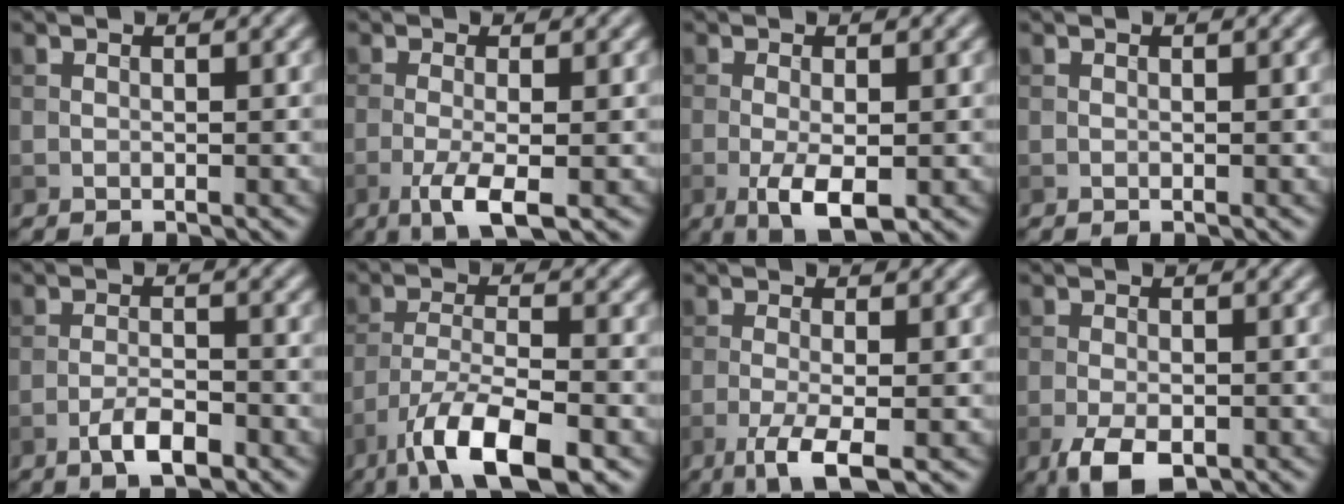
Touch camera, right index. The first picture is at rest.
{"total": 3.9, "force": [-1.5, 0.9, 3.5], "torque": [-0.068, -0.004, -0.029]}
{"total": 3.9, "force": [-1.2, 1.3, 3.4], "torque": [-0.064, -0.008, -0.020]}
{"total": 0.0}
{"total": 3.3, "force": [-1.9, 1.1, 2.4], "torque": [-0.045, 0.003, -0.037]}
{"total": 8.8, "force": [-5.3, 2.5, 6.5], "torque": [-0.116, -0.004, -0.098]}
{"total": 4.2, "force": [-1.8, 1.0, 3.7], "torque": [-0.071, -0.004, -0.038]}
{"total": 4.4, "force": [-2.2, 2.2, 3.2], "torque": [-0.062, -0.008, -0.038]}